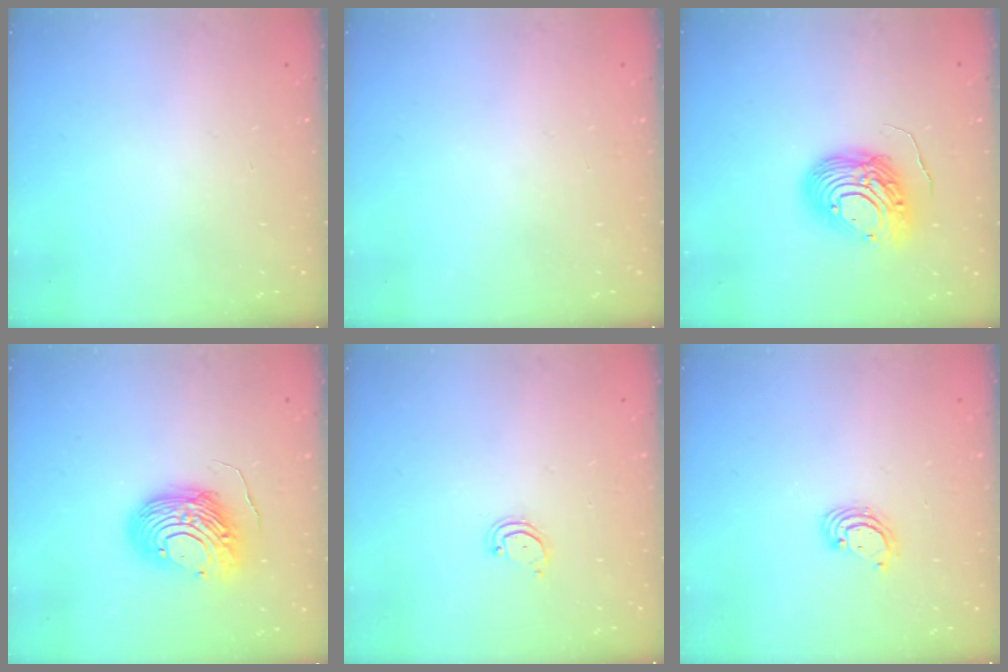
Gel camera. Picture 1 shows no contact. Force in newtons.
{"total": 0.0}
{"total": 12.0, "press": 12.0, "slide": 1.1}
{"total": 12.4, "press": 12.3, "slide": 1.0}
{"total": 2.5, "press": 2.5, "slide": 0.2}
{"total": 3.3, "press": 3.3, "slide": 0.2}